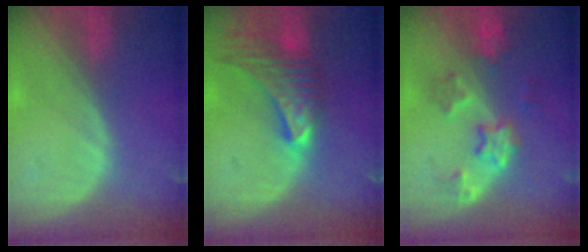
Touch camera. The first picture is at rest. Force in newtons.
{"total": 9.7, "press": 8.6, "slide": 4.4}
{"total": 5.8, "press": 5.8, "slide": 0.2}